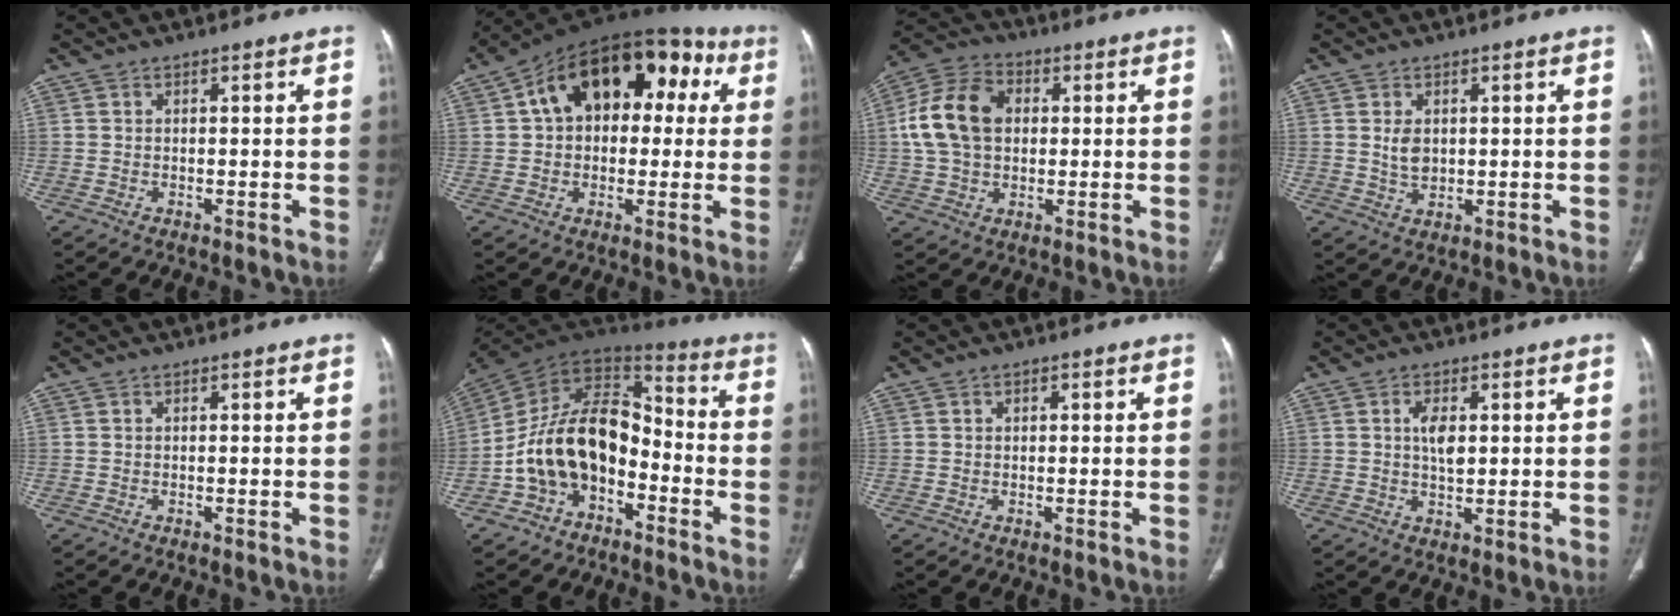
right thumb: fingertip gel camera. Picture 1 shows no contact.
{"total": 20.9, "force": [5.4, 12.9, 15.5], "torque": [-0.194, 0.048, 0.071]}
{"total": 13.8, "force": [1.8, 9.9, 9.4], "torque": [-0.169, 0.021, 0.026]}
{"total": 3.8, "force": [0.6, 2.6, 2.7], "torque": [-0.042, -0.008, 0.019]}
{"total": 0.0}
{"total": 17.6, "force": [-5.5, 11.5, 12.1], "torque": [-0.188, 0.078, -0.102]}
{"total": 0.8, "force": [0.3, 0.5, 0.6], "torque": [-0.005, 0.000, 0.003]}
{"total": 4.8, "force": [1.0, 2.3, 4.1], "torque": [-0.065, -0.009, 0.017]}